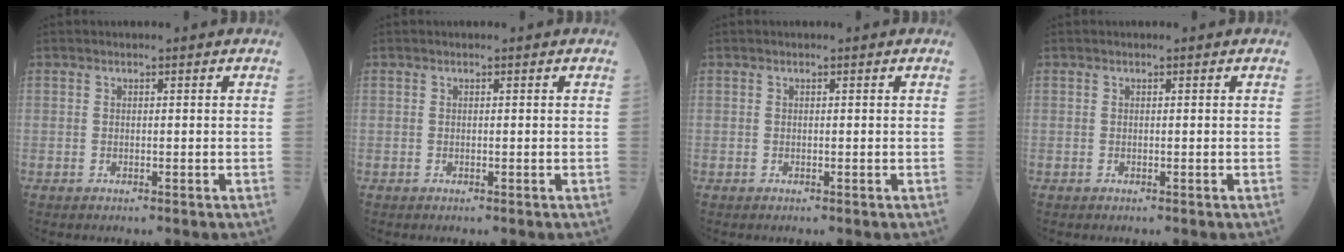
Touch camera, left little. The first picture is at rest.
{"total": 0.0}
{"total": 0.0}
{"total": 0.0}